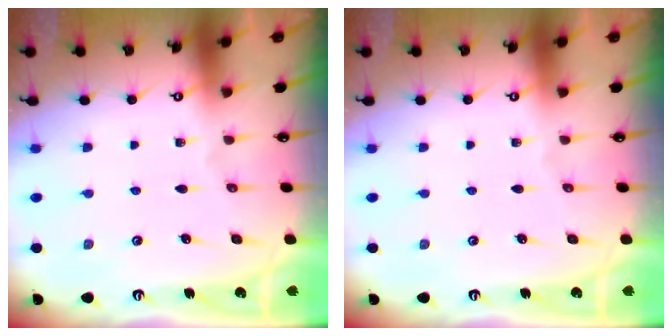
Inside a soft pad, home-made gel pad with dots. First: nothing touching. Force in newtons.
{"total": 0.0}